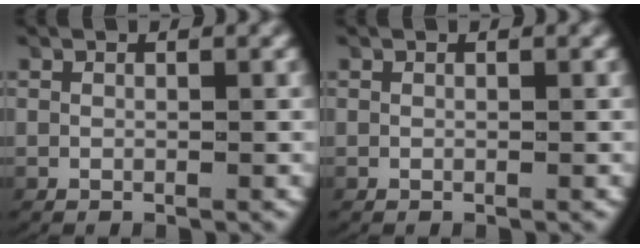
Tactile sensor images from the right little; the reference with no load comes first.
{"total": 0.0}